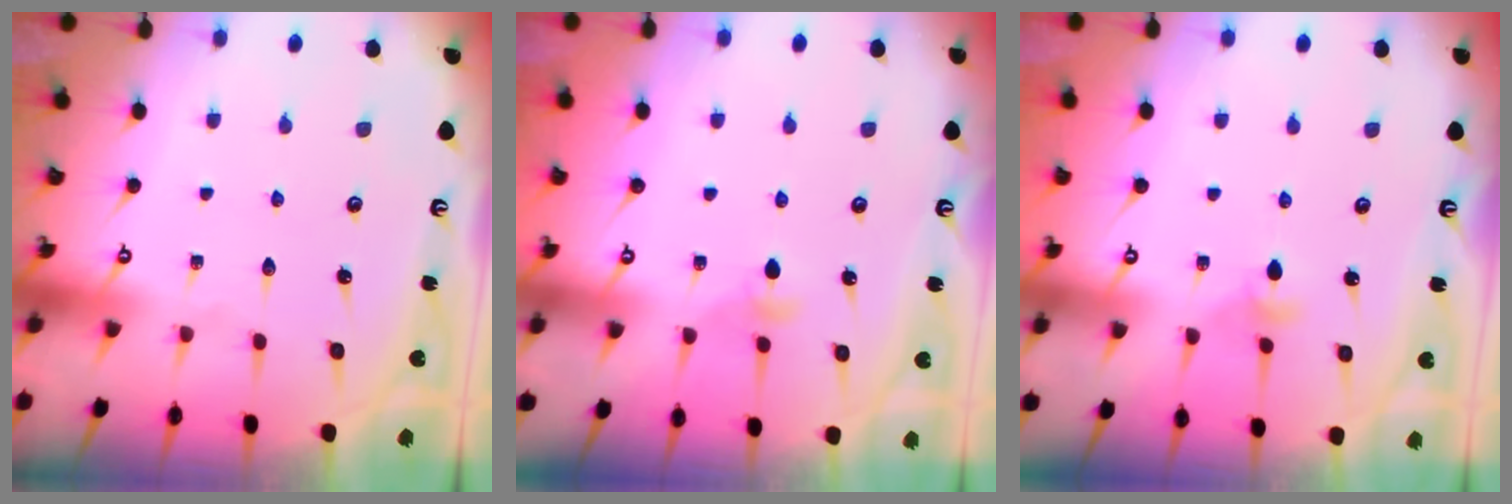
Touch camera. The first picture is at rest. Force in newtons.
{"total": 3.2, "press": 3.1, "slide": 0.7}
{"total": 2.9, "press": 2.8, "slide": 0.6}